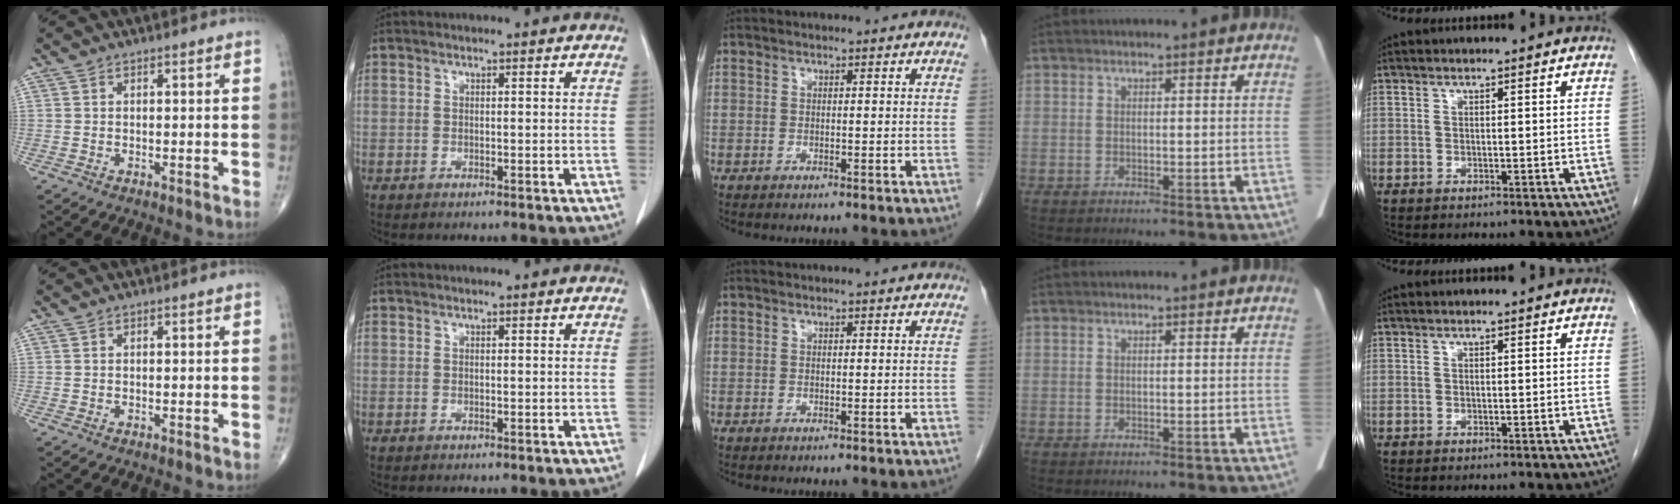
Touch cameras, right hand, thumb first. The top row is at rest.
{}